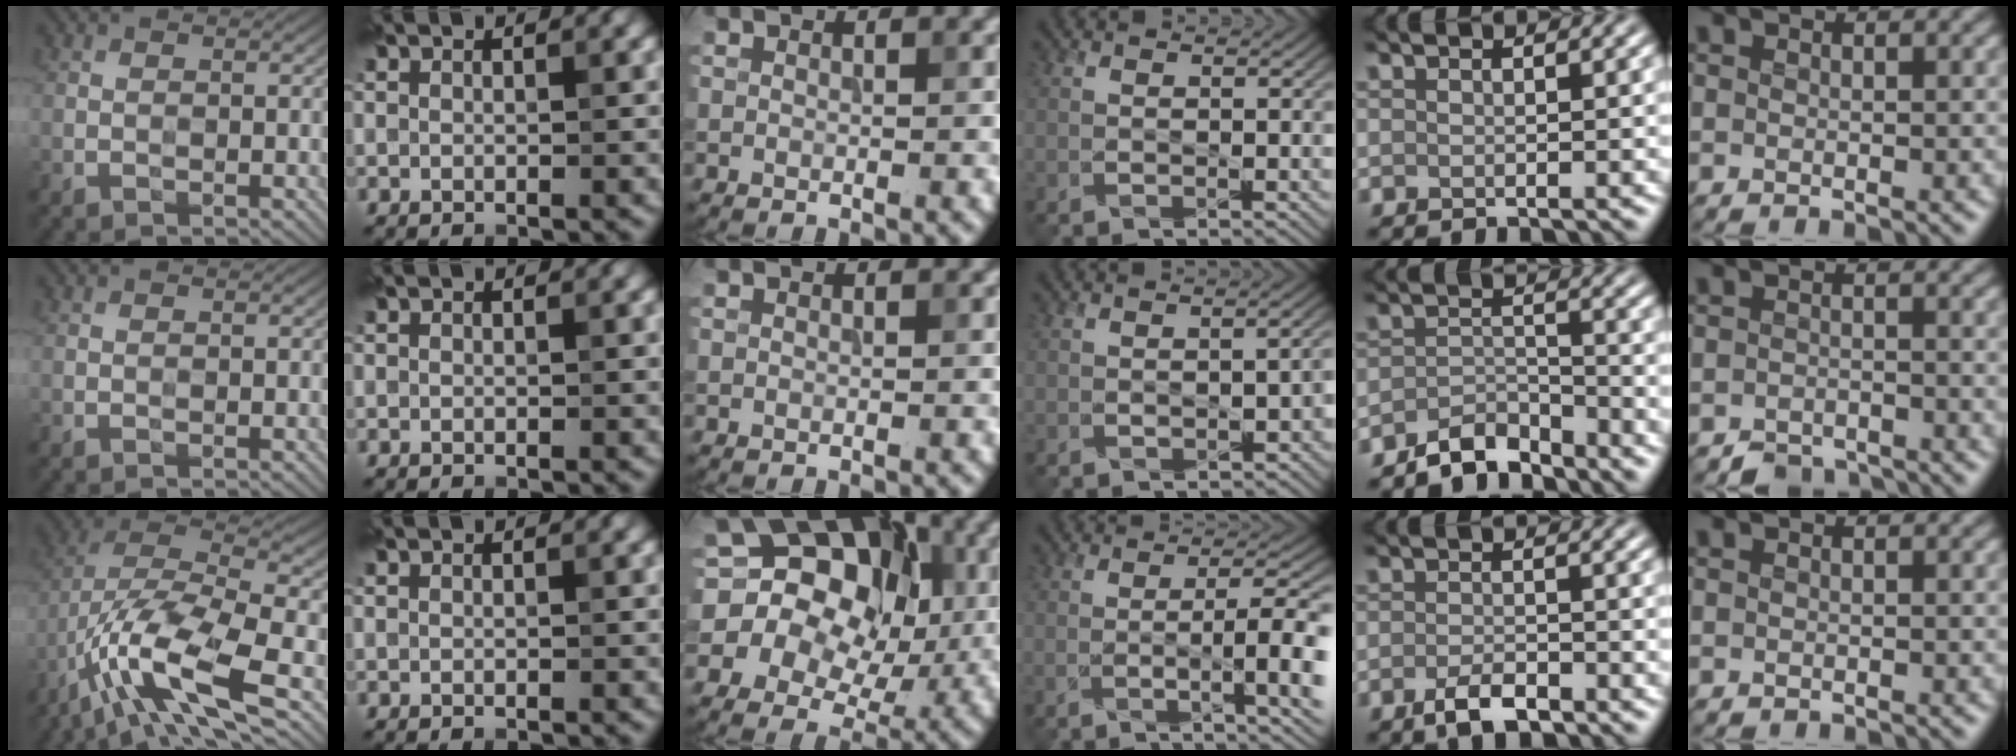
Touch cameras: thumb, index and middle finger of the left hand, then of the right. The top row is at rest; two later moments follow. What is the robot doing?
{"motion": "wipe", "object": "bowl"}